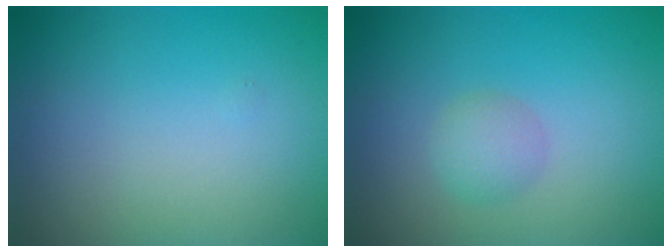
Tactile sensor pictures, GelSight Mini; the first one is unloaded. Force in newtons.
{"total": 1.7, "press": 1.7, "slide": 0.1}